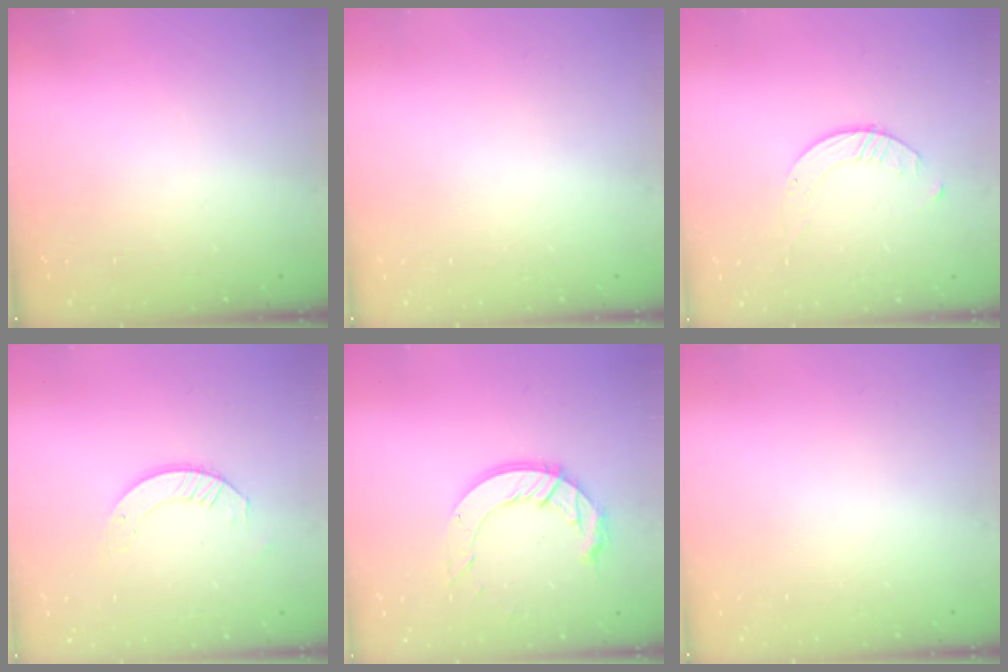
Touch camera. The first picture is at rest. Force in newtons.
{"total": 0.0}
{"total": 2.8, "press": 2.8, "slide": 0.3}
{"total": 5.4, "press": 5.4, "slide": 0.5}
{"total": 12.3, "press": 12.2, "slide": 1.2}
{"total": 0.0}